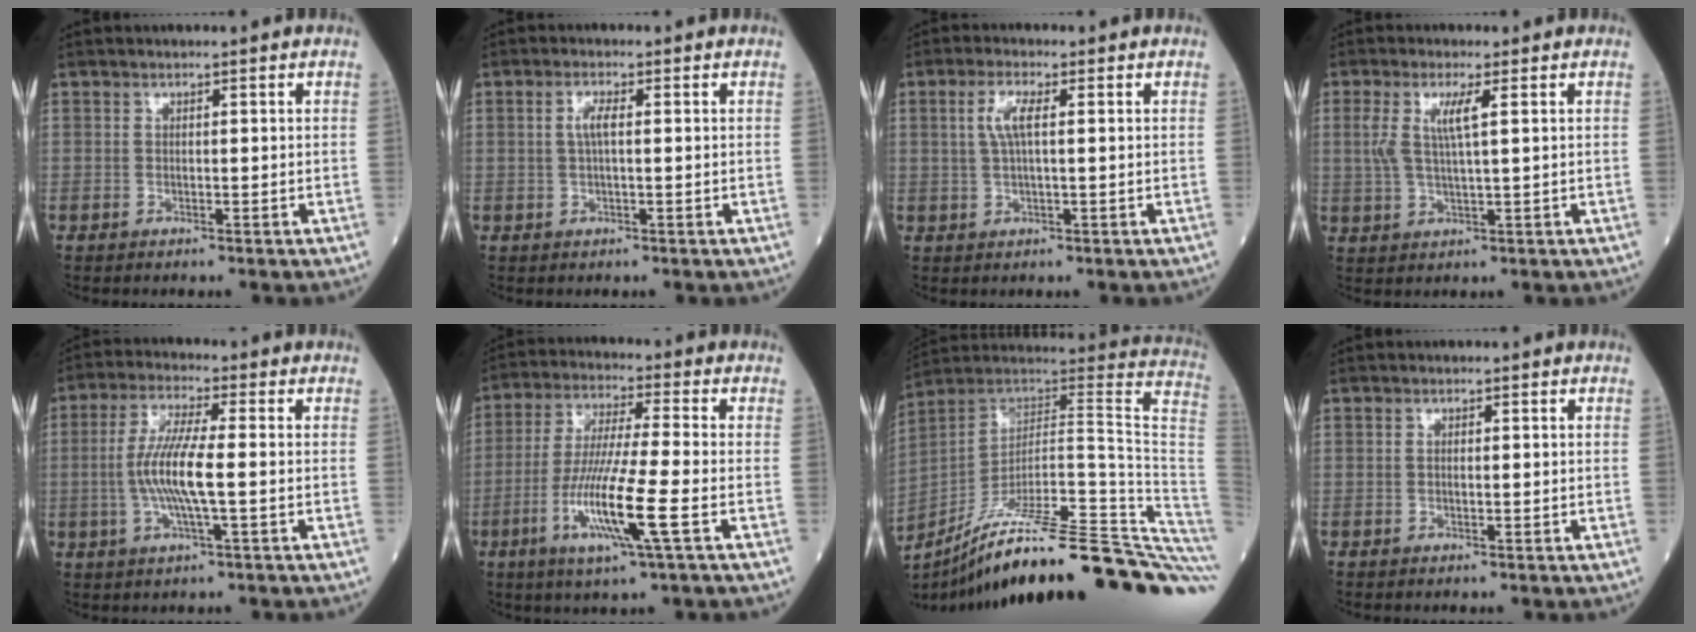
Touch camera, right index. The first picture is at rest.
{"total": 2.3, "force": [0.3, 0.4, 2.3], "torque": [-0.048, 0.003, 0.007]}
{"total": 3.8, "force": [0.9, 0.8, 3.6], "torque": [-0.078, 0.009, 0.020]}
{"total": 4.8, "force": [1.4, 0.5, 4.6], "torque": [-0.102, 0.005, 0.032]}
{"total": 8.5, "force": [-0.8, 0.6, 8.4], "torque": [-0.174, 0.001, -0.023]}
{"total": 12.4, "force": [-4.0, 0.0, 11.8], "torque": [-0.238, -0.019, -0.080]}
{"total": 34.3, "force": [-26.0, 1.3, 22.3], "torque": [-0.186, -0.007, -0.367]}
{"total": 0.6, "force": [0.0, 0.2, 0.6], "torque": [-0.012, 0.001, 0.000]}